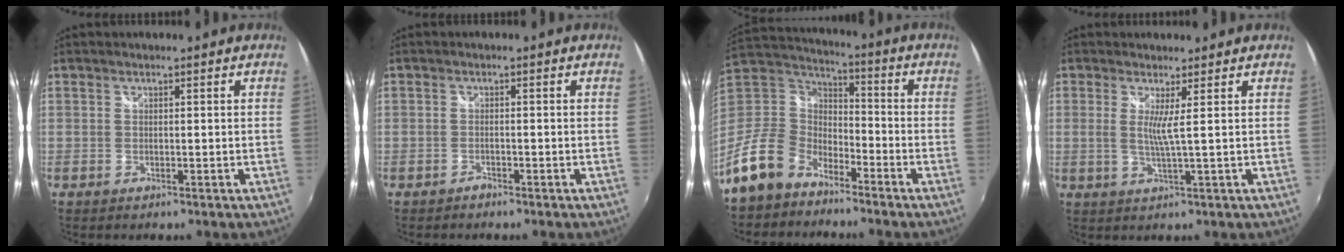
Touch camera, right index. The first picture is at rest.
{"total": 1.0, "force": [-0.9, 0.3, 0.2], "torque": [-0.004, 0.000, -0.018]}
{"total": 13.8, "force": [-9.4, 8.4, 5.6], "torque": [-0.144, 0.018, -0.175]}
{"total": 3.0, "force": [0.8, -0.8, 2.8], "torque": [-0.056, -0.011, 0.009]}